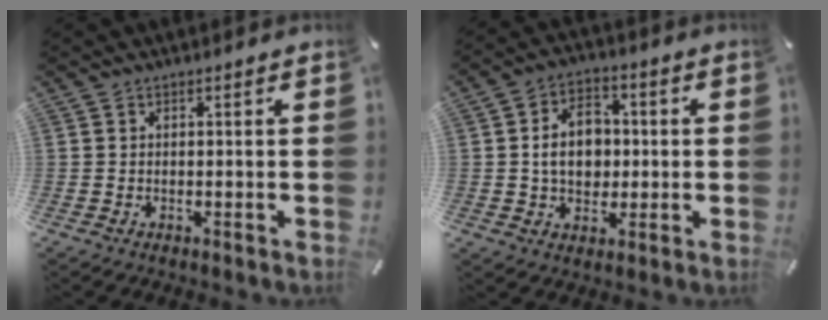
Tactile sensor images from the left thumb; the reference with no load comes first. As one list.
[{"total": 9.9, "force": [0.1, 7.7, 6.2], "torque": [-0.111, 0.010, 0.001]}]